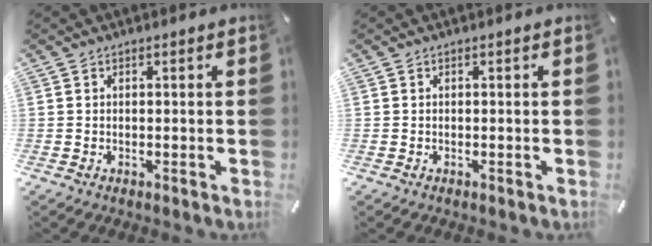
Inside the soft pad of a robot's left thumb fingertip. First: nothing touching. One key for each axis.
{"total": 0.0}